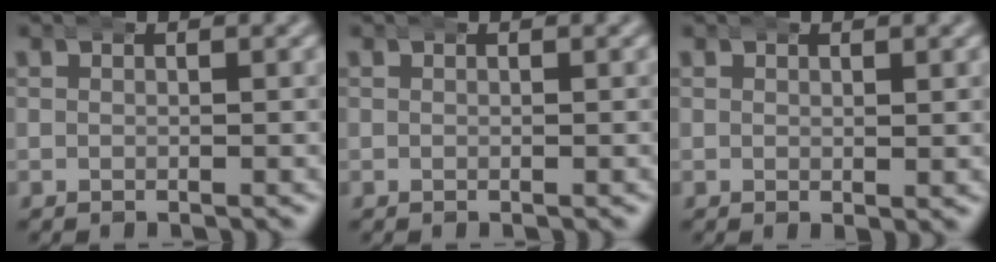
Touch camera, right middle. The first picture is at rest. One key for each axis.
{"total": 0.0}
{"total": 0.5, "fx": 0.3, "fy": 0.2, "fz": 0.4, "tx": -0.004, "ty": -0.005, "tz": 0.007}